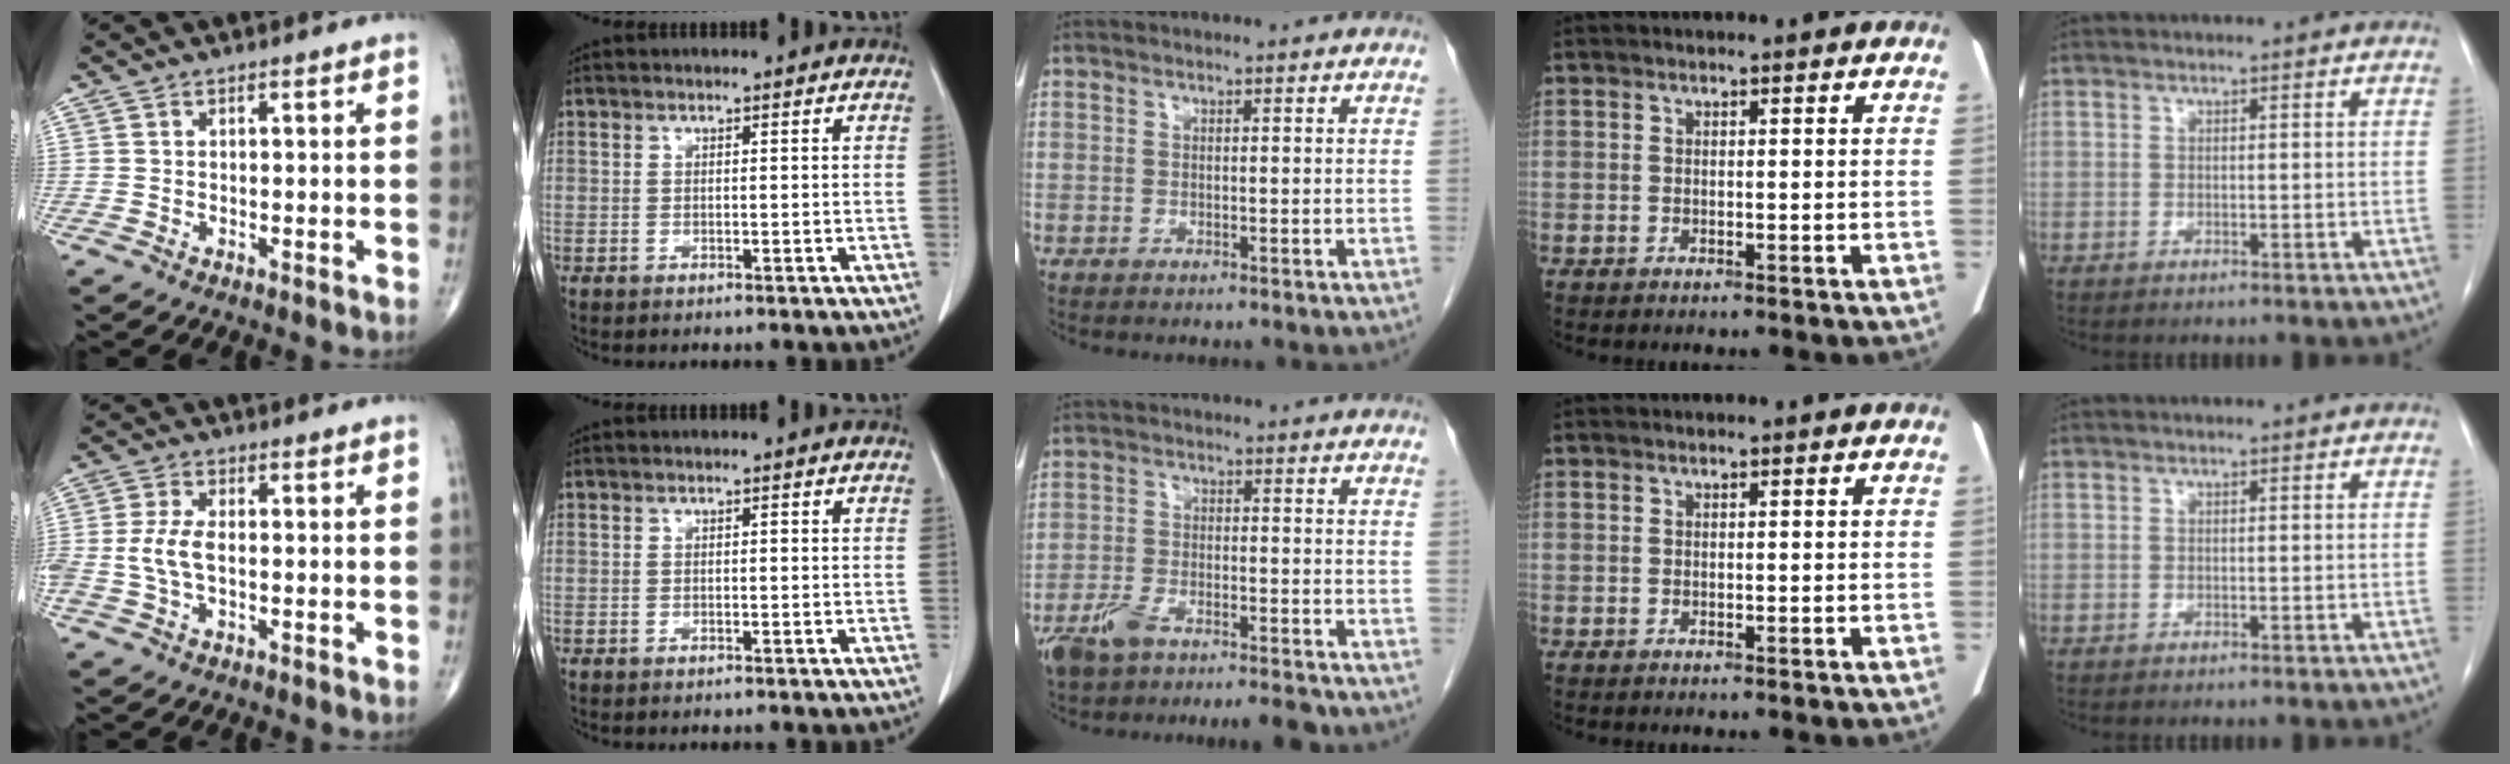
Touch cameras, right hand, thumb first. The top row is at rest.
{"thumb": {"total": 5.3, "force": [-0.7, 2.7, 4.5], "torque": [-0.112, 0.010, -0.015]}, "middle": {"total": 8.9, "force": [-7.2, 2.2, 4.8], "torque": [-0.088, -0.004, -0.122]}}